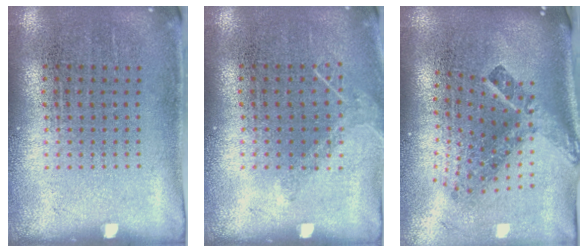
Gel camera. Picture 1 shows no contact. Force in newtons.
{"total": 1.0, "press": 0.9, "slide": 0.2}
{"total": 2.9, "press": 1.7, "slide": 2.3}